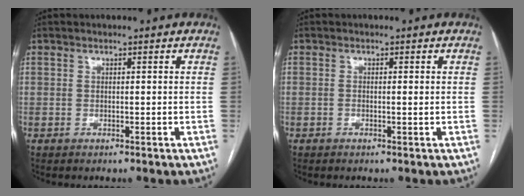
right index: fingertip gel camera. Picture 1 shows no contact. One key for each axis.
{"total": 0.6, "fx": 0.1, "fy": 0.1, "fz": 0.6, "tx": -0.009, "ty": 0.002, "tz": 0.003}